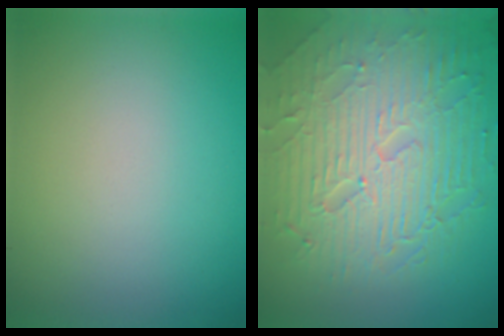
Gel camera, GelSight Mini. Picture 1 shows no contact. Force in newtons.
{"total": 9.7, "press": 6.2, "slide": 7.4}